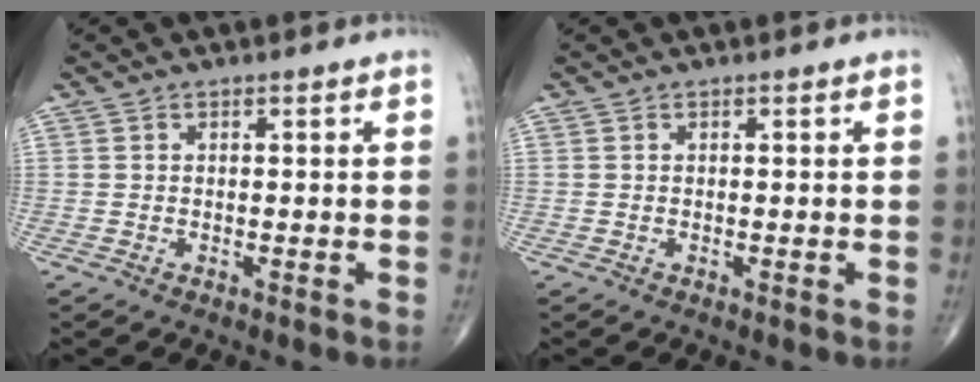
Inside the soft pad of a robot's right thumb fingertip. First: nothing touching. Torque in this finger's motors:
{"motor_torque": [0.09, 0.07, -0.02, -0.01, 0.01]}